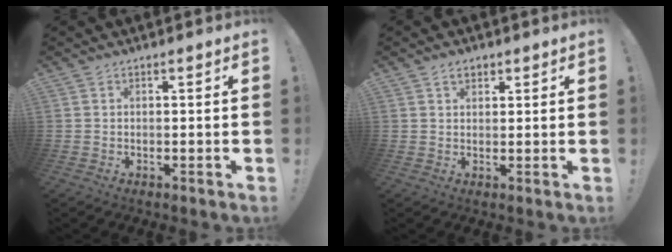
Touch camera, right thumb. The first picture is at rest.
{"total": 2.8, "force": [1.6, 1.8, 1.4], "torque": [-0.024, 0.000, 0.028]}